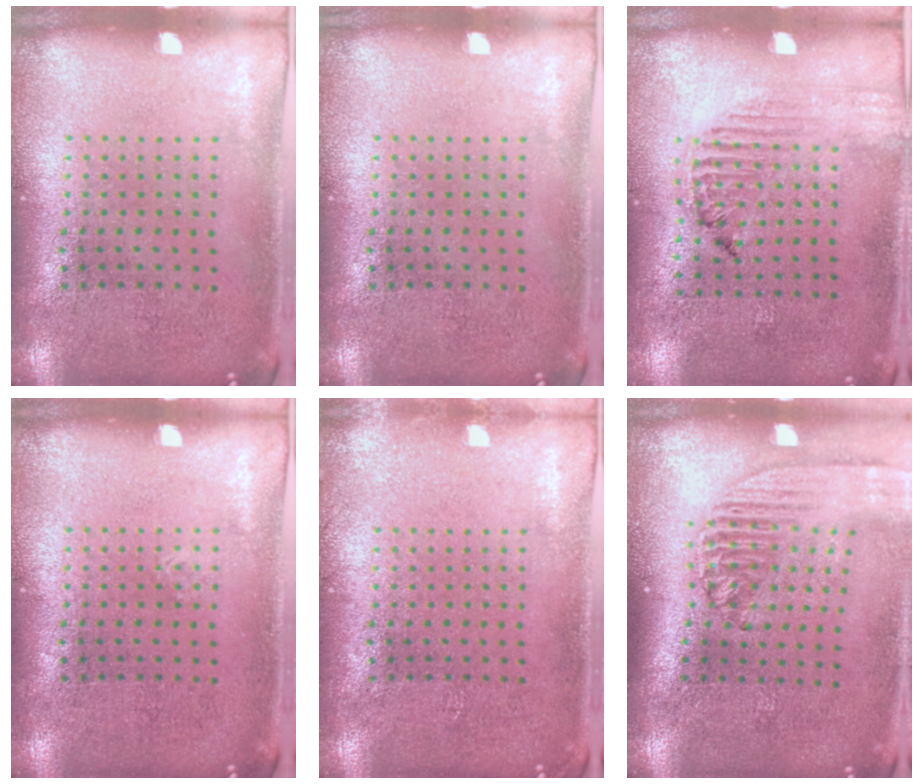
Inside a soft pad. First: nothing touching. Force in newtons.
{"total": 0.0}
{"total": 1.3, "press": 1.3, "slide": 0.2}
{"total": 0.0}
{"total": 0.6, "press": 0.6, "slide": 0.1}
{"total": 2.2, "press": 1.7, "slide": 1.4}